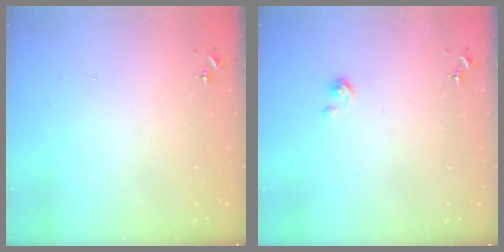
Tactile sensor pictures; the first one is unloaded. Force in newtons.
{"total": 3.0, "press": 3.0, "slide": 0.3}